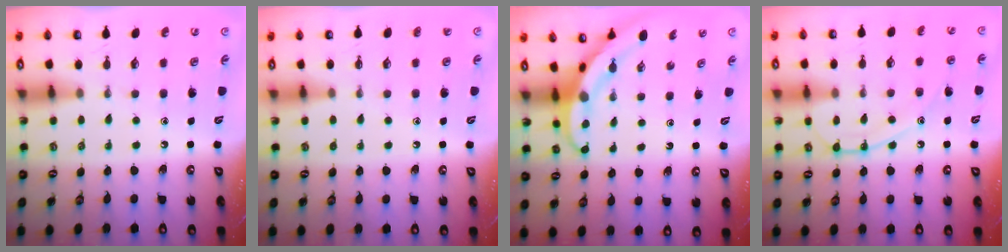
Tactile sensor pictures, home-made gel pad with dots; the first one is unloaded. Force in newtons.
{"total": 0.7, "press": 0.7, "slide": 0.0}
{"total": 4.0, "press": 4.0, "slide": 0.7}
{"total": 10.2, "press": 10.2, "slide": 0.1}